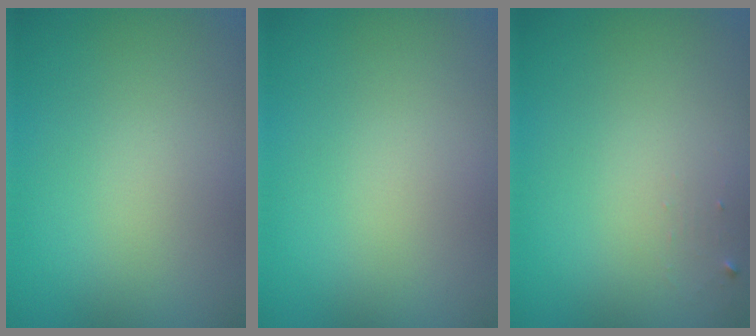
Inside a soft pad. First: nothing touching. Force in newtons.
{"total": 0.0}
{"total": 0.6, "press": 0.6, "slide": 0.1}